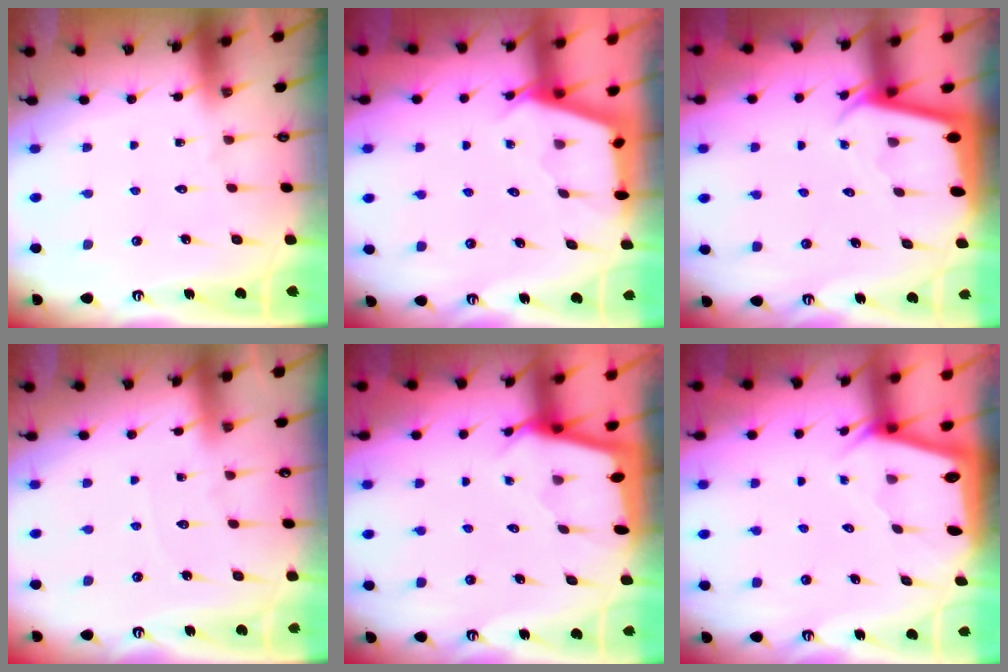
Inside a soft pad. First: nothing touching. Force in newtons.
{"total": 2.5, "press": 2.5, "slide": 0.4}
{"total": 2.2, "press": 2.2, "slide": 0.1}
{"total": 2.7, "press": 2.6, "slide": 0.4}
{"total": 2.3, "press": 2.3, "slide": 0.3}
{"total": 1.9, "press": 1.9, "slide": 0.2}